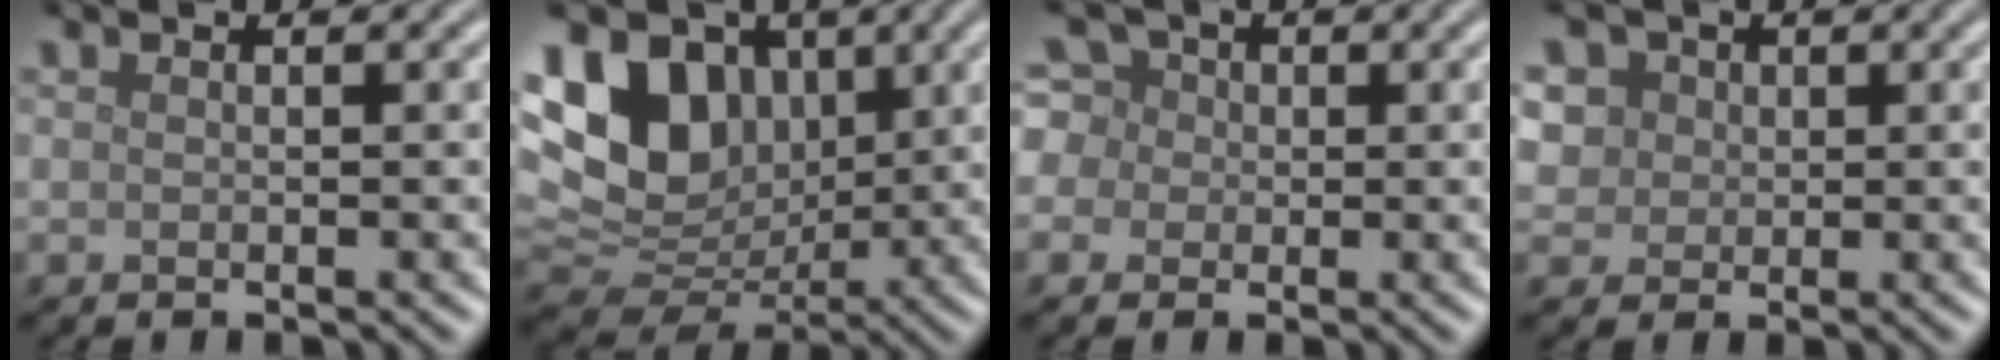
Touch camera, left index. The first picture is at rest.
{"total": 10.4, "force": [3.1, 7.7, 6.3], "torque": [-0.120, 0.011, 0.046]}
{"total": 5.3, "force": [0.8, 4.8, 2.0], "torque": [-0.037, 0.038, -0.022]}
{"total": 6.0, "force": [2.9, 4.7, 2.5], "torque": [-0.049, 0.018, 0.027]}